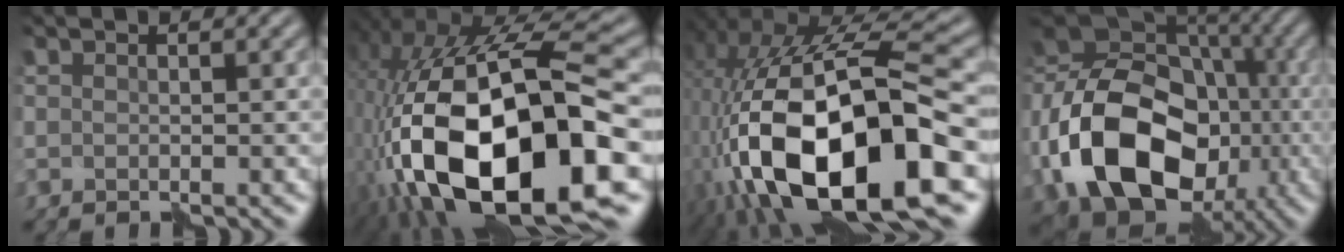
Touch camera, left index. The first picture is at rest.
{"total": 18.3, "force": [-5.3, 8.9, 15.1], "torque": [-0.289, -0.016, -0.086]}
{"total": 16.6, "force": [-6.0, 7.7, 13.4], "torque": [-0.230, -0.016, -0.101]}
{"total": 16.5, "force": [-4.9, 11.8, 10.4], "torque": [-0.214, -0.014, -0.092]}